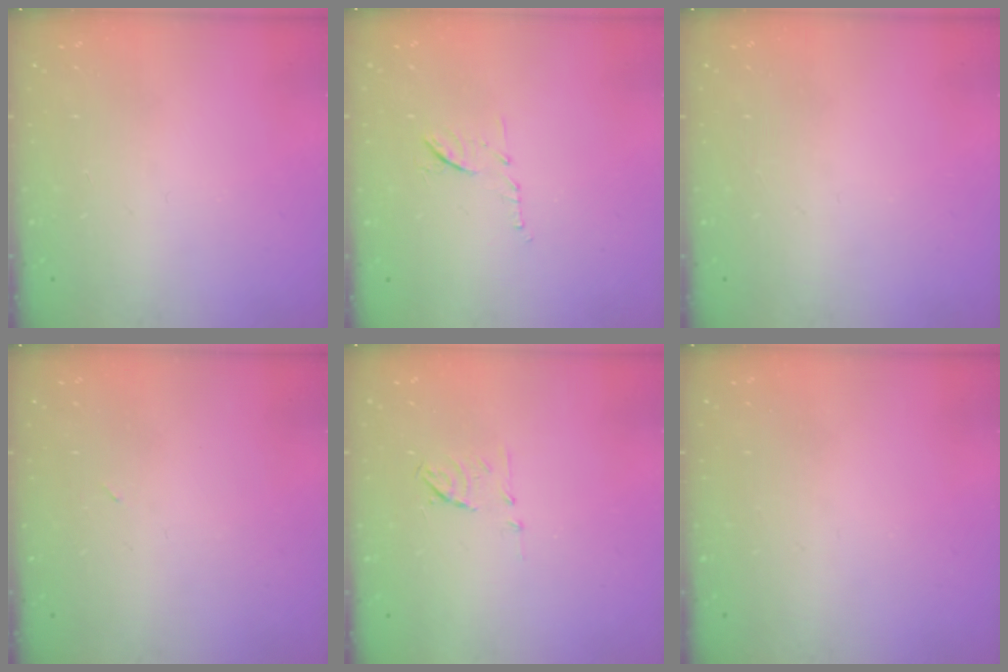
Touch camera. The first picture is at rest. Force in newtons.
{"total": 7.8, "press": 7.8, "slide": 0.3}
{"total": 0.0}
{"total": 2.4, "press": 2.3, "slide": 0.8}
{"total": 5.8, "press": 5.7, "slide": 1.1}
{"total": 0.0}